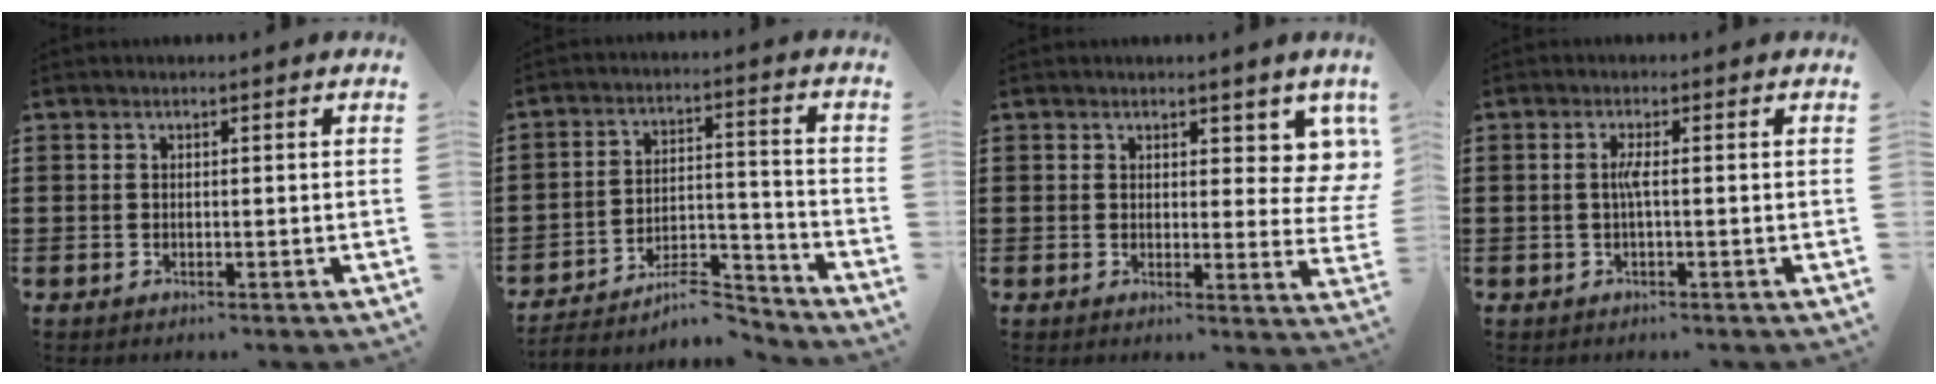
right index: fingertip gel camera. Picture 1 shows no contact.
{"total": 7.4, "force": [-6.6, 1.8, 2.8], "torque": [-0.037, 0.017, -0.124]}
{"total": 5.0, "force": [3.1, 2.7, 2.8], "torque": [-0.027, -0.013, 0.049]}
{"total": 2.0, "force": [-0.2, 0.0, 2.0], "torque": [-0.048, -0.006, -0.008]}